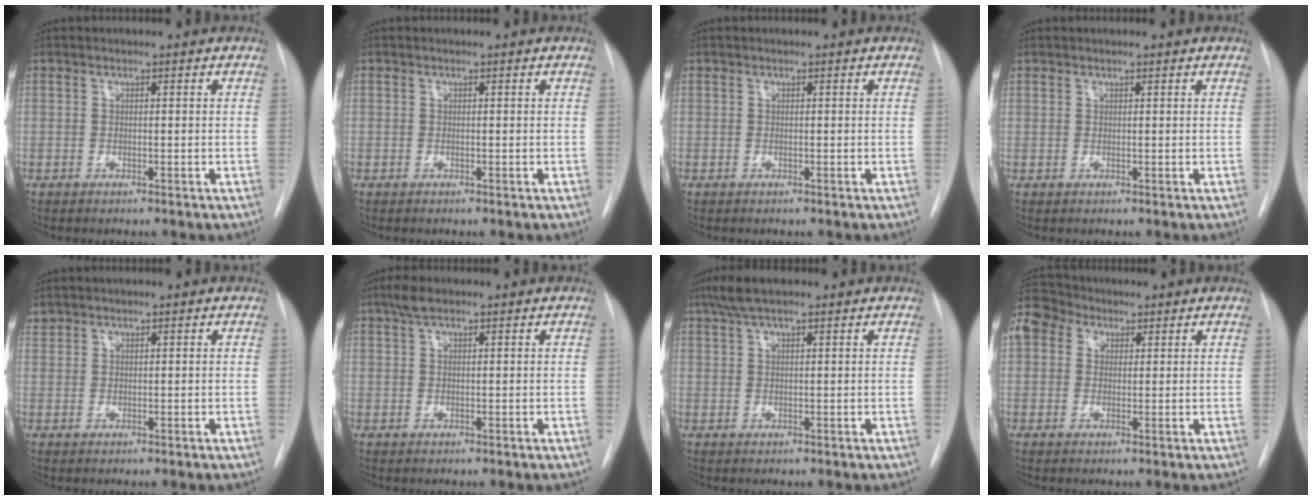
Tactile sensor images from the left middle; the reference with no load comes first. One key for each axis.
{"total": 0.0}
{"total": 0.0}
{"total": 0.6, "fx": 0.2, "fy": -0.2, "fz": -0.6, "tx": 0.014, "ty": -0.007, "tz": 0.000}
{"total": 1.1, "fx": 1.0, "fy": 0.6, "fz": -0.1, "tx": 0.002, "ty": 0.011, "tz": 0.018}
{"total": 2.4, "fx": 1.7, "fy": 0.7, "fz": 1.5, "tx": -0.032, "ty": 0.010, "tz": 0.032}
{"total": 4.5, "fx": 3.3, "fy": 0.9, "fz": 2.9, "tx": -0.062, "ty": 0.016, "tz": 0.061}
{"total": 12.7, "fx": 6.5, "fy": 9.6, "fz": 5.3, "tx": -0.157, "ty": 0.068, "tz": 0.123}